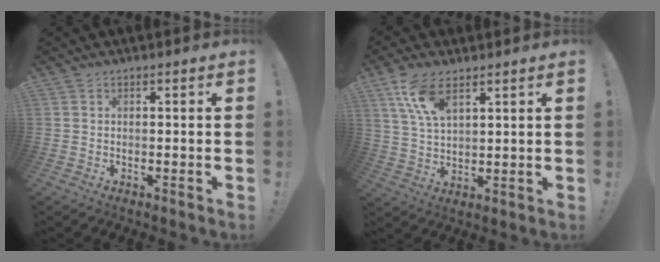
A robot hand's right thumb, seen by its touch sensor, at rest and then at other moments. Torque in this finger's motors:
{"motor_torque": [0.09, 1.61, 0.49, -0.15, 0.06]}